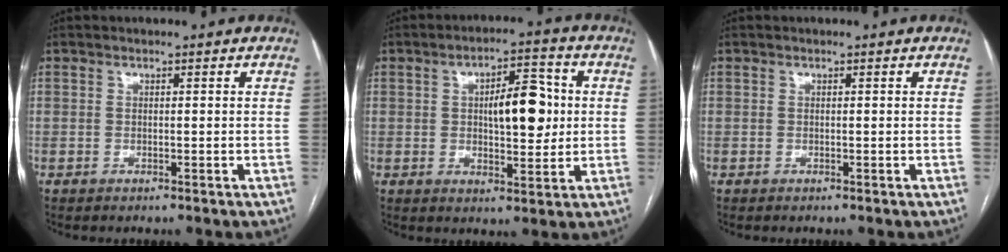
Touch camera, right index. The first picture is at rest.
{"total": 9.3, "force": [1.1, 3.5, 8.6], "torque": [-0.129, 0.014, 0.020]}
{"total": 0.0}